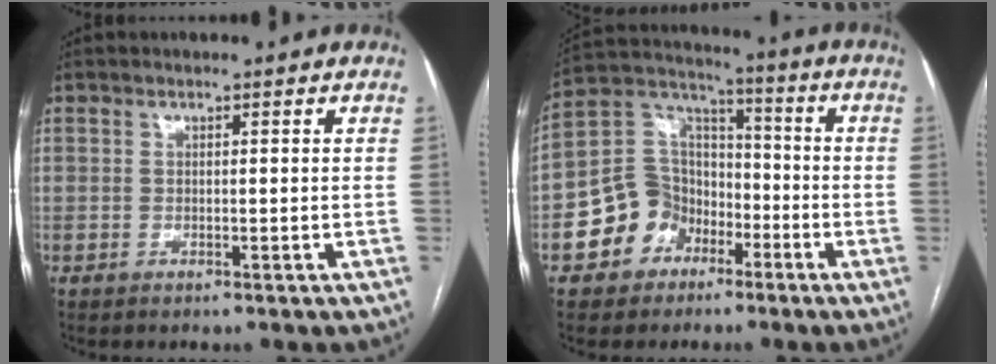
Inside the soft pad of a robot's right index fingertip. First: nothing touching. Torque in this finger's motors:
{"motor_torque": [0.81, 0.06, 0.28, 0.08]}